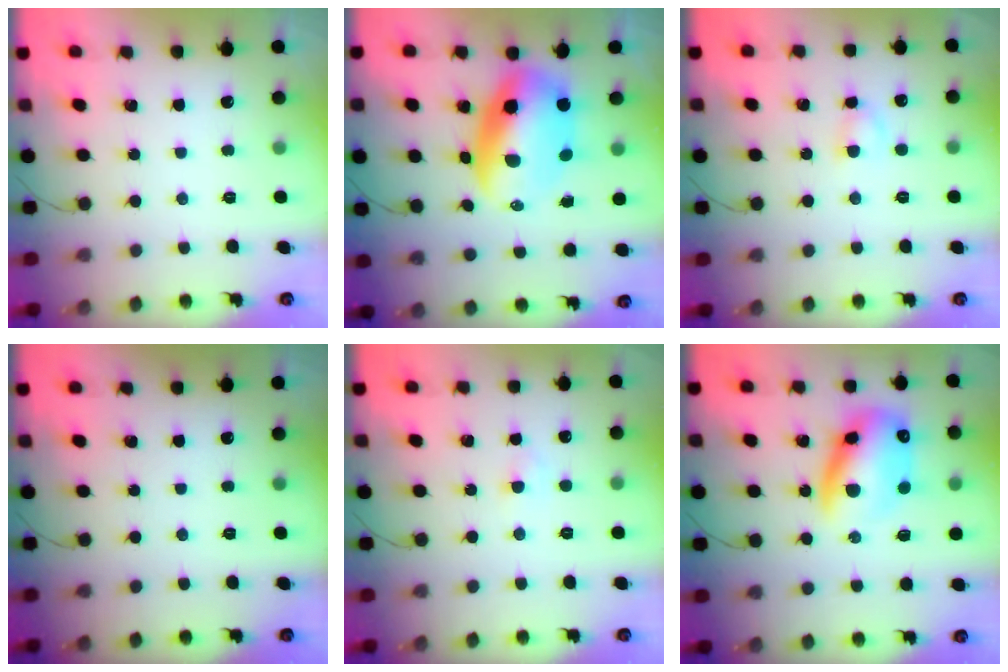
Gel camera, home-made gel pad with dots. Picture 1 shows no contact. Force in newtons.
{"total": 12.5, "press": 12.0, "slide": 3.4}
{"total": 3.1, "press": 2.8, "slide": 1.3}
{"total": 0.0}
{"total": 1.8, "press": 1.5, "slide": 0.9}
{"total": 15.8, "press": 15.3, "slide": 3.8}